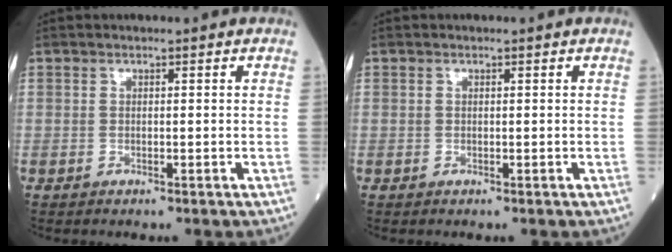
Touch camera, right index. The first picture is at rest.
{"total": 0.0}